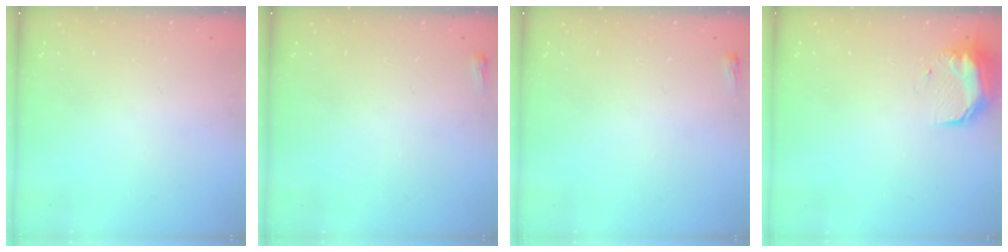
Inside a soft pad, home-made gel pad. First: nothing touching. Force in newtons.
{"total": 2.0, "press": 2.0, "slide": 0.5}
{"total": 2.0, "press": 2.0, "slide": 0.5}
{"total": 9.3, "press": 9.3, "slide": 0.7}